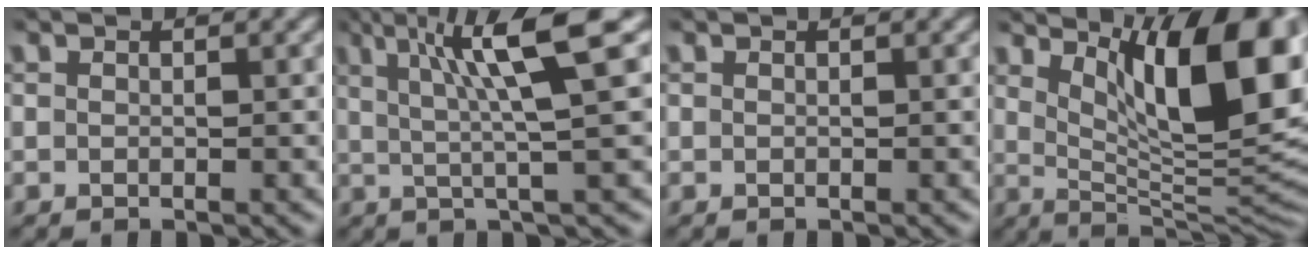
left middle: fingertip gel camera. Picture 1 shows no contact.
{"total": 8.2, "force": [2.9, 1.0, 7.6], "torque": [-0.113, 0.015, 0.044]}
{"total": 0.0}
{"total": 13.5, "force": [5.3, 4.4, 11.6], "torque": [-0.143, -0.005, 0.089]}